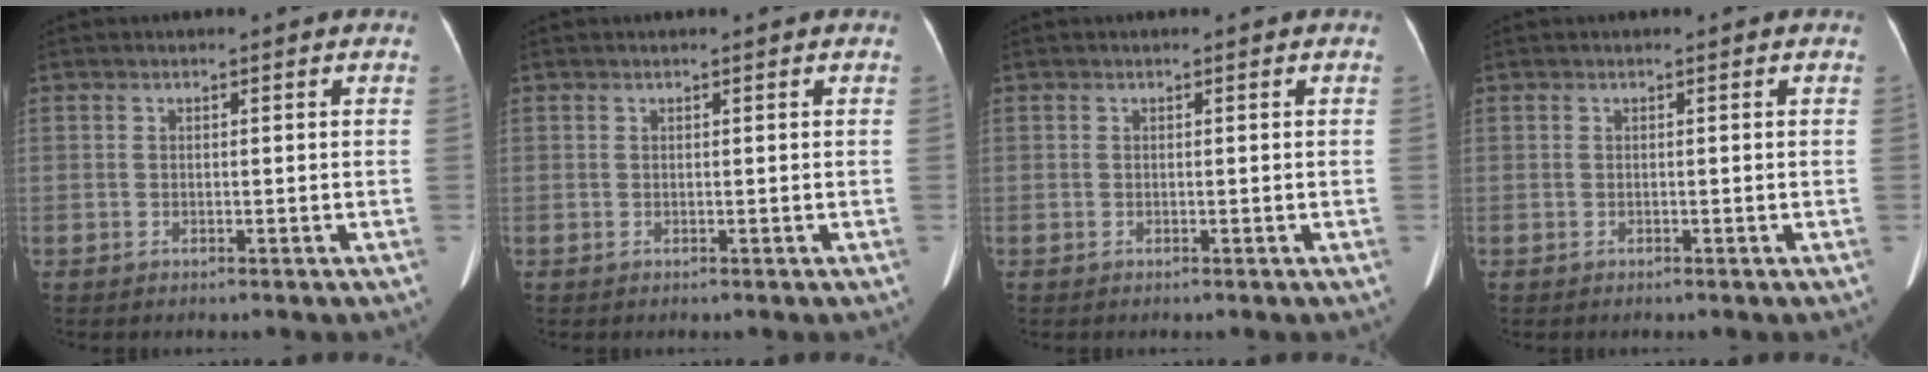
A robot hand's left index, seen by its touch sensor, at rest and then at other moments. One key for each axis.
{"total": 0.0}
{"total": 0.0}
{"total": 0.0}